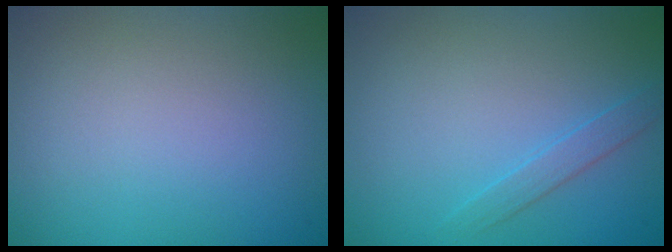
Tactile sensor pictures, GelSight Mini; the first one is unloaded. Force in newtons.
{"total": 1.3, "press": 1.3, "slide": 0.0}